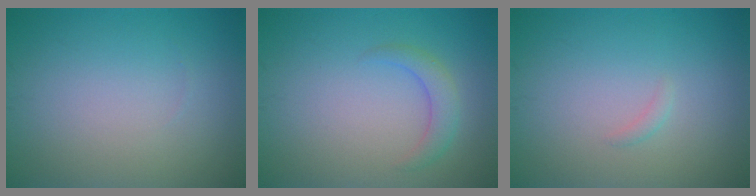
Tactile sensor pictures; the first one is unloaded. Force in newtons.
{"total": 2.0, "press": 2.0, "slide": 0.1}
{"total": 0.6, "press": 0.6, "slide": 0.0}